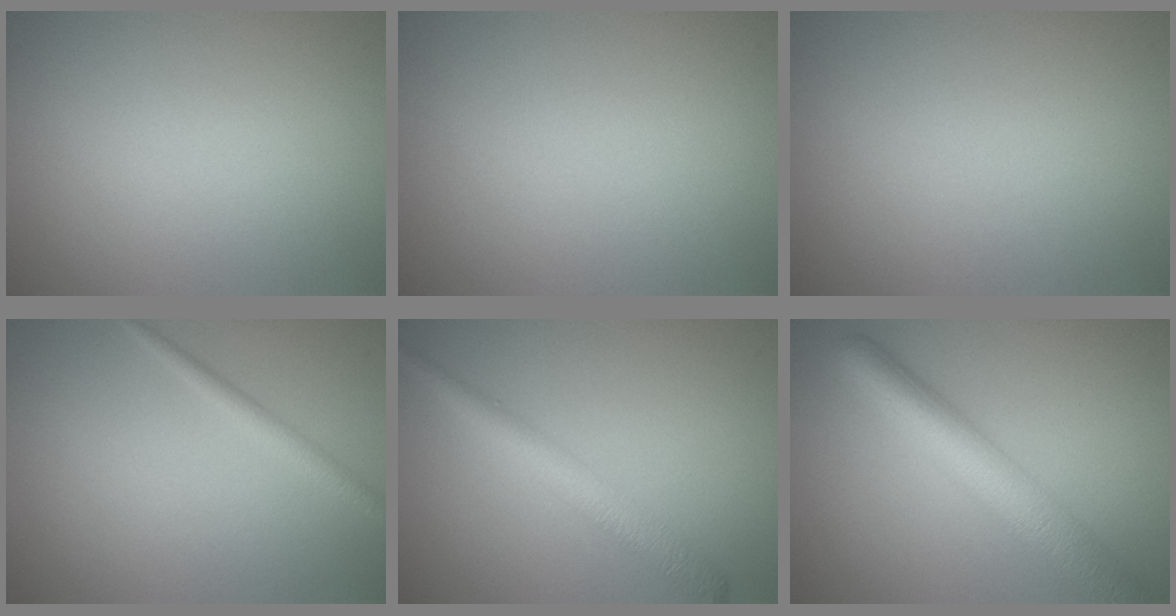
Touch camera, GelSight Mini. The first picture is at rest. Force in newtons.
{"total": 0.0}
{"total": 0.0}
{"total": 1.4, "press": 1.4, "slide": 0.0}
{"total": 3.2, "press": 3.2, "slide": 0.0}
{"total": 6.4, "press": 6.4, "slide": 0.3}